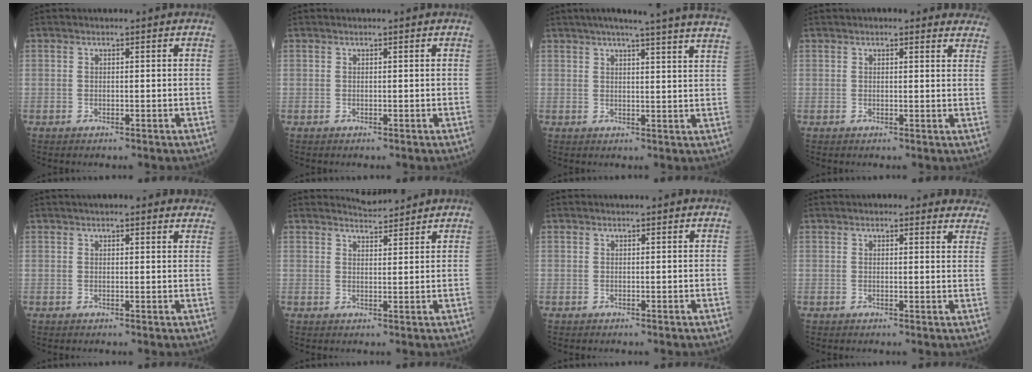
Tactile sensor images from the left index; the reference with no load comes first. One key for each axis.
{"total": 0.0}
{"total": 21.9, "fx": 19.5, "fy": -0.6, "fz": 10.0, "tx": -0.149, "ty": -0.021, "tz": 0.230}
{"total": 7.1, "fx": 6.5, "fy": 1.7, "fz": 2.1, "tx": -0.001, "ty": -0.001, "tz": 0.048}
{"total": 8.9, "fx": 7.8, "fy": 1.7, "fz": 4.0, "tx": -0.040, "ty": 0.021, "tz": 0.084}
{"total": 3.0, "fx": 3.0, "fy": 0.0, "fz": -0.2, "tx": -0.010, "ty": 0.002, "tz": 0.053}
{"total": 0.6, "fx": 0.5, "fy": 0.0, "fz": 0.1, "tx": -0.007, "ty": 0.009, "tz": 0.009}
{"total": 8.5, "fx": 8.1, "fy": 2.2, "fz": 1.8, "tx": 0.017, "ty": -0.008, "tz": 0.055}